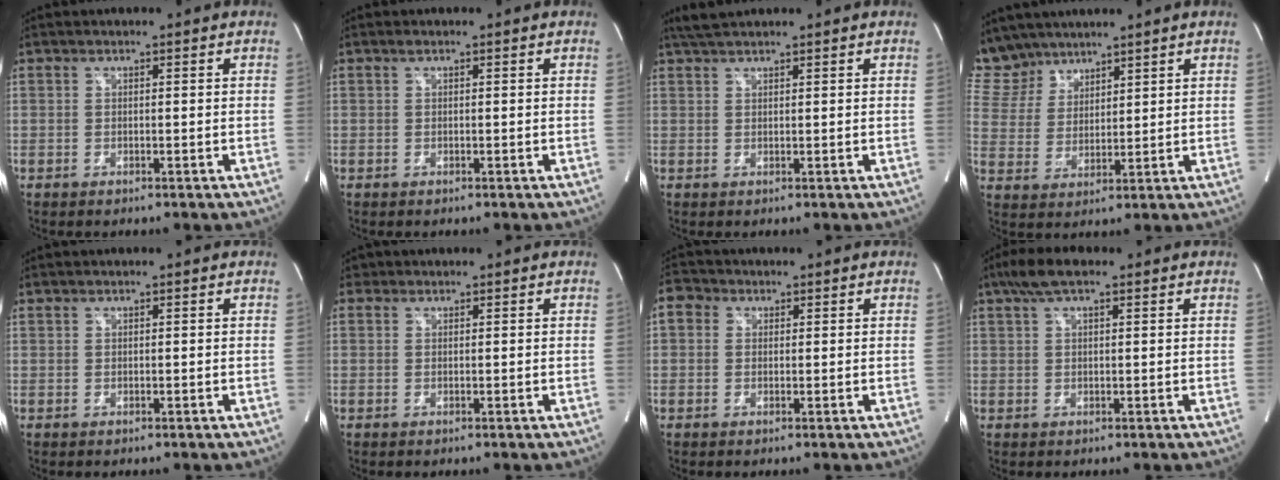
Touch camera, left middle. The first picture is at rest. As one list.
[{"total": 0.0}, {"total": 3.3, "force": [2.9, 0.2, 1.4], "torque": [-0.032, 0.020, 0.058]}, {"total": 7.7, "force": [6.9, 3.3, 0.6], "torque": [-0.020, 0.014, 0.152]}, {"total": 0.0}, {"total": 0.8, "force": [0.6, 0.5, -0.1], "torque": [0.001, 0.002, 0.008]}, {"total": 3.0, "force": [0.9, 2.6, 1.1], "torque": [-0.023, 0.018, 0.015]}, {"total": 5.2, "force": [3.4, 1.5, 3.6], "torque": [-0.078, 0.021, 0.062]}]